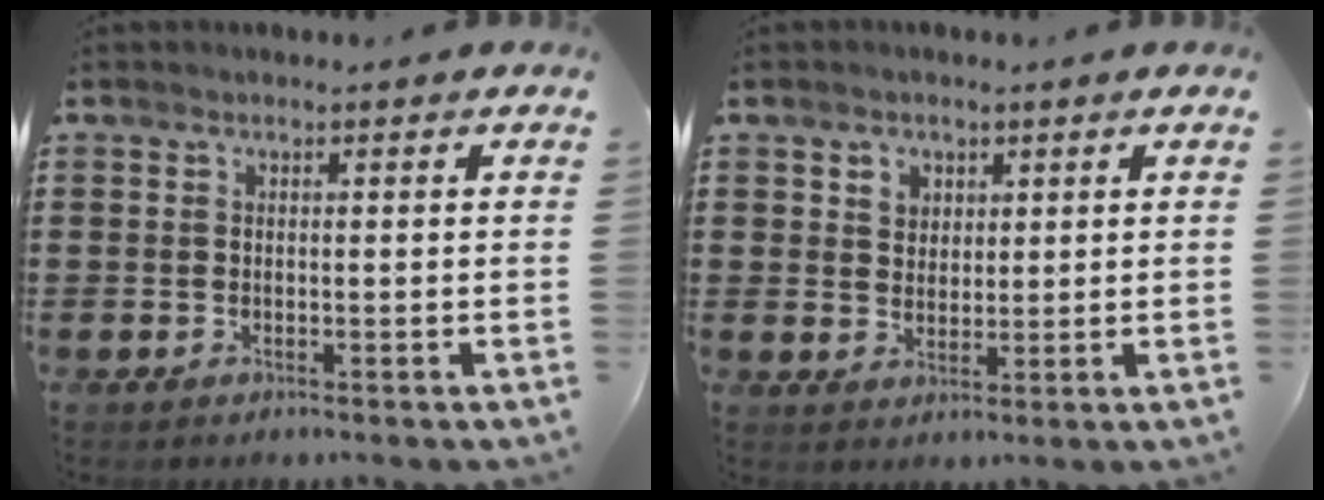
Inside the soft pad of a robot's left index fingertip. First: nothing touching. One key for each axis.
{"total": 2.7, "fx": 1.5, "fy": 2.2, "fz": 0.4, "tx": -0.009, "ty": 0.005, "tz": 0.026}